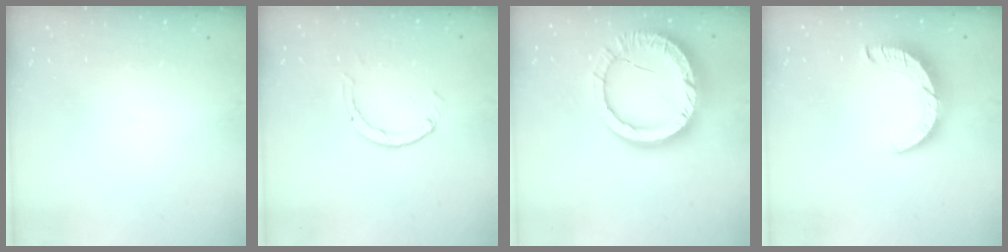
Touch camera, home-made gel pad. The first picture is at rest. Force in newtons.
{"total": 2.6, "press": 2.5, "slide": 0.3}
{"total": 19.3, "press": 19.2, "slide": 1.7}
{"total": 8.5, "press": 8.5, "slide": 0.8}